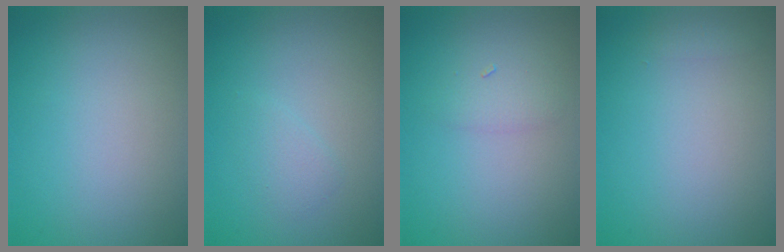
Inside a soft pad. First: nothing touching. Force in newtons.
{"total": 1.1, "press": 1.1, "slide": 0.1}
{"total": 1.3, "press": 1.3, "slide": 0.1}
{"total": 0.6, "press": 0.6, "slide": 0.0}